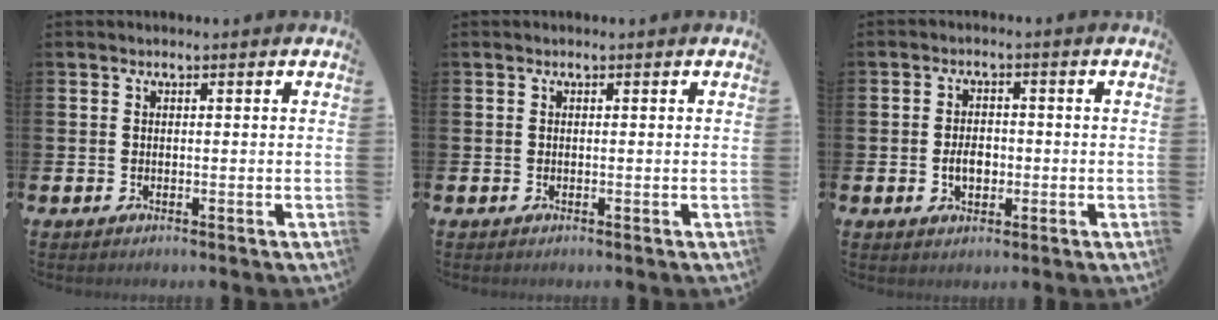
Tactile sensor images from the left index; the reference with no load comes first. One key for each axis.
{"total": 0.0}
{"total": 3.3, "fx": -0.6, "fy": 2.2, "fz": 2.4, "tx": -0.030, "ty": -0.002, "tz": -0.017}